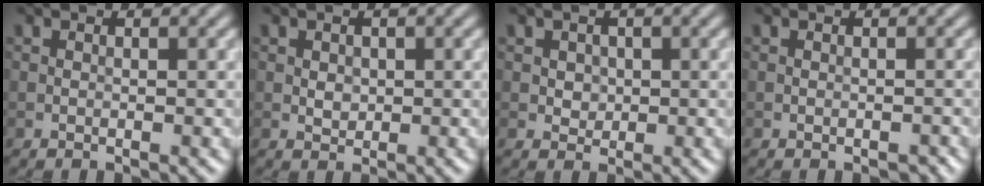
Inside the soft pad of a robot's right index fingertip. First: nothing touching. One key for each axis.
{"total": 1.1, "fx": 0.2, "fy": 0.9, "fz": 0.6, "tx": -0.011, "ty": -0.003, "tz": 0.005}
{"total": 1.2, "fx": 0.2, "fy": 1.1, "fz": 0.5, "tx": -0.008, "ty": -0.001, "tz": 0.007}
{"total": 0.6, "fx": -0.3, "fy": 0.3, "fz": 0.3, "tx": -0.004, "ty": -0.002, "tz": -0.003}